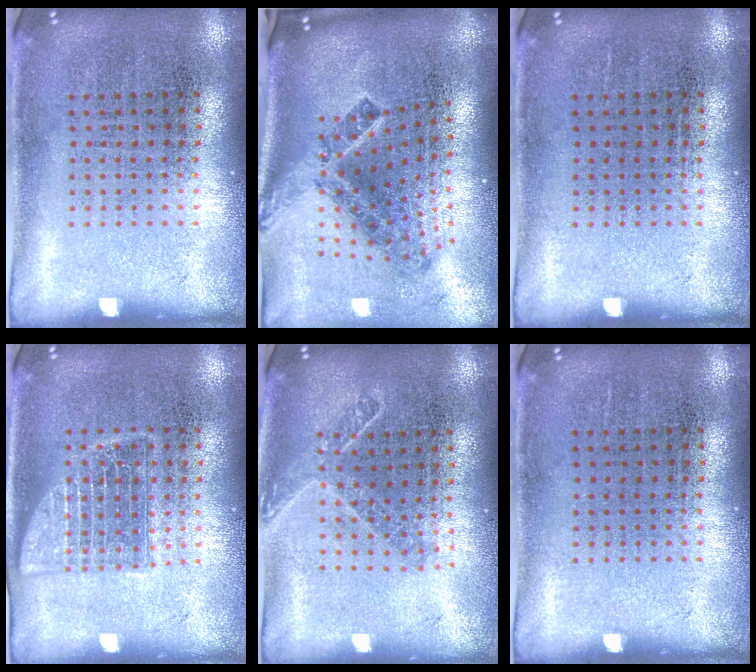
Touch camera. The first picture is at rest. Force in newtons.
{"total": 2.5, "press": 1.5, "slide": 2.0}
{"total": 0.0}
{"total": 1.5, "press": 1.5, "slide": 0.3}
{"total": 1.5, "press": 1.2, "slide": 0.9}
{"total": 0.0}